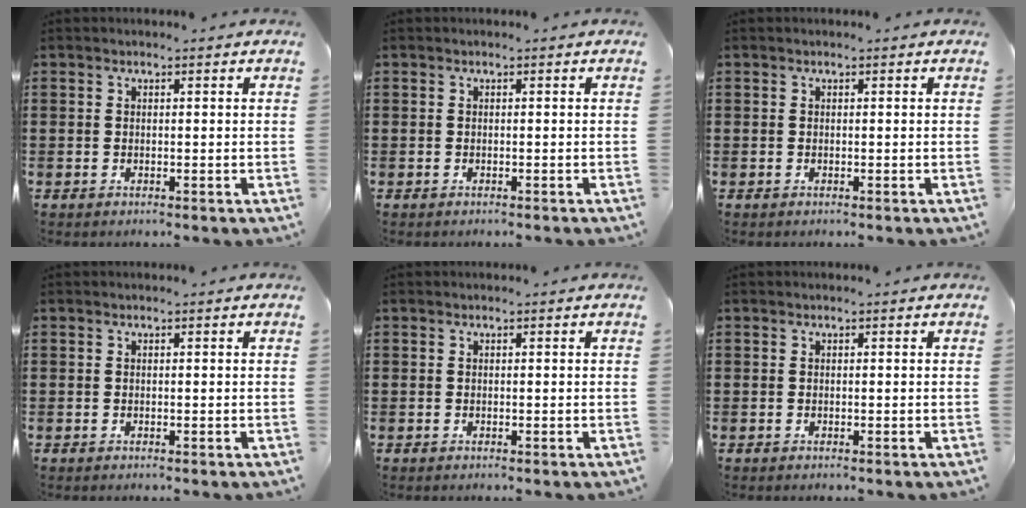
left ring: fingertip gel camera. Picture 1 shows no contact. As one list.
[{"total": 0.0}, {"total": 0.0}, {"total": 0.0}, {"total": 0.0}, {"total": 0.0}]